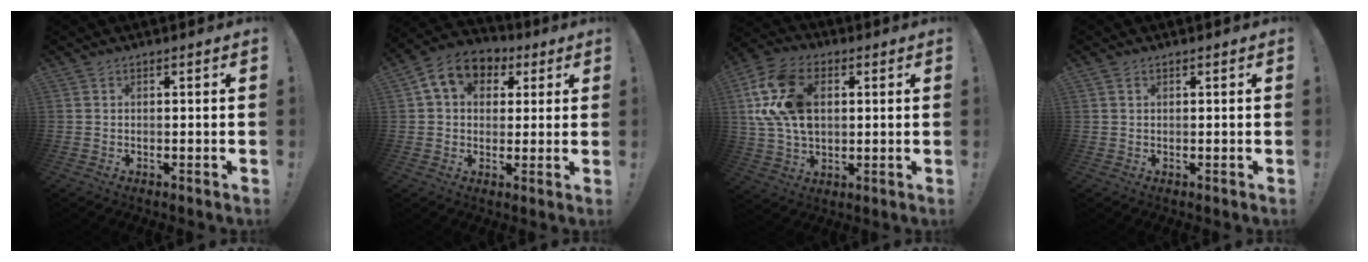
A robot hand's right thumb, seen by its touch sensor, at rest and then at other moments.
{"total": 11.3, "force": [4.0, 8.7, 6.0], "torque": [-0.093, -0.001, 0.081]}
{"total": 19.1, "force": [4.7, 13.1, 13.1], "torque": [-0.261, -0.005, 0.089]}
{"total": 0.5, "force": [0.3, 0.4, 0.1], "torque": [0.001, -0.001, 0.005]}